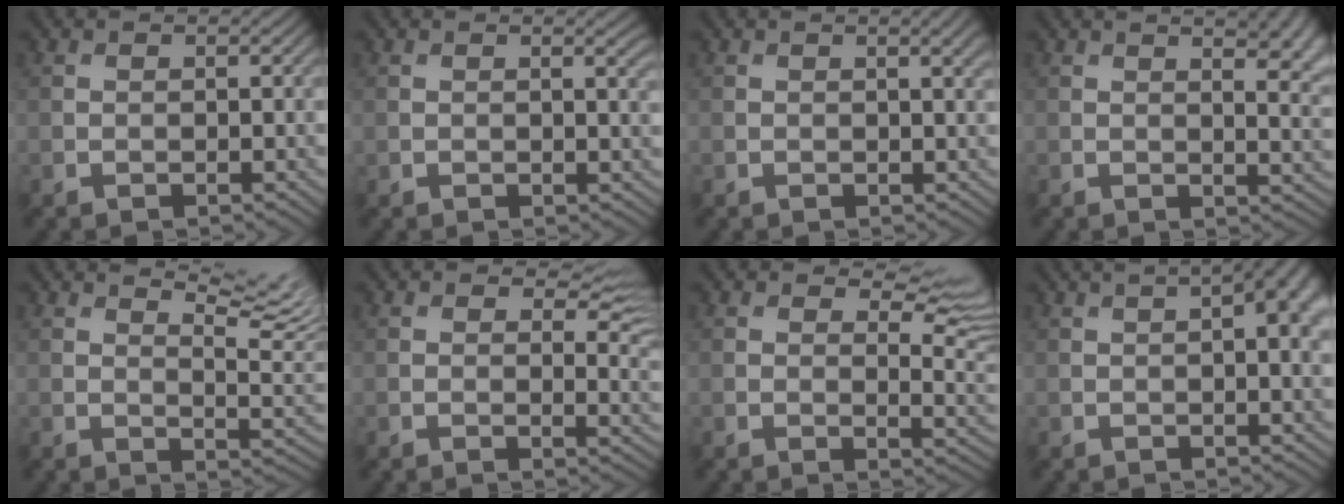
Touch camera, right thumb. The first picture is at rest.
{"total": 1.8, "force": [0.8, 0.3, 1.5], "torque": [-0.020, -0.001, 0.013]}
{"total": 2.0, "force": [0.9, 0.4, 1.7], "torque": [-0.019, 0.001, 0.013]}
{"total": 9.1, "force": [3.8, 3.9, 7.4], "torque": [-0.078, 0.028, 0.039]}
{"total": 8.7, "force": [6.2, 1.9, 5.8], "torque": [-0.100, 0.010, 0.091]}
{"total": 5.2, "force": [2.6, 2.4, 3.8], "torque": [-0.046, -0.007, 0.036]}
{"total": 7.5, "force": [4.6, 3.1, 5.1], "torque": [-0.071, -0.001, 0.066]}
{"total": 6.8, "force": [2.1, 2.3, 6.1], "torque": [-0.083, 0.013, 0.027]}